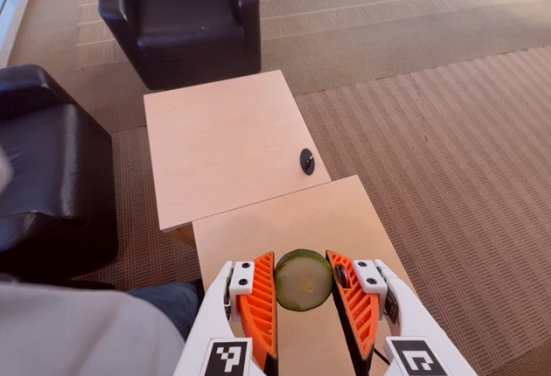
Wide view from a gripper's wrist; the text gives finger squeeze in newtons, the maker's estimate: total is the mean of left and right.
{"total": 10.7, "left": 11.2, "right": 10.2}